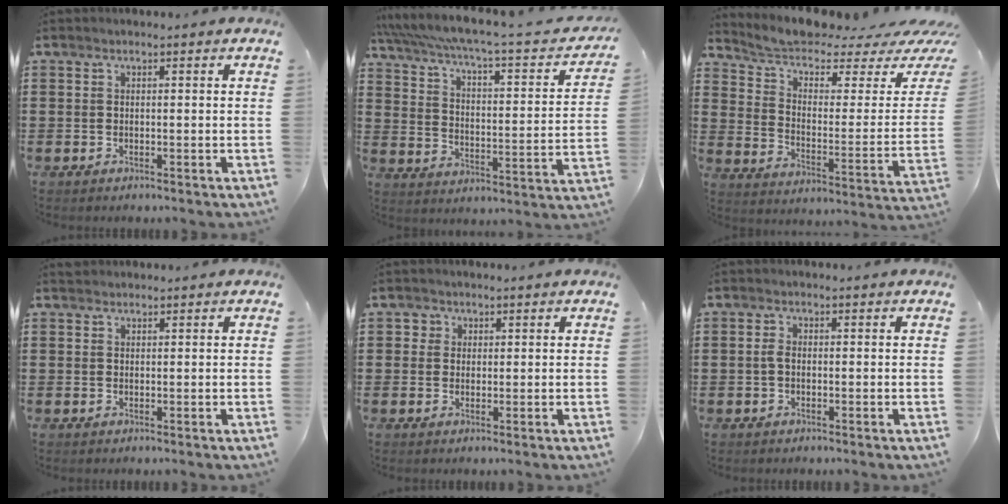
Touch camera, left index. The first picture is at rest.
{"total": 4.0, "force": [2.8, 0.1, 2.9], "torque": [-0.072, -0.035, 0.037]}
{"total": 5.8, "force": [4.9, 1.3, 2.7], "torque": [-0.079, -0.041, 0.085]}
{"total": 0.9, "force": [0.8, 0.3, 0.0], "torque": [-0.003, 0.001, 0.017]}
{"total": 1.7, "force": [0.8, 1.5, 0.3], "torque": [-0.004, 0.003, 0.012]}
{"total": 1.6, "force": [-0.2, 0.8, 1.4], "torque": [-0.037, -0.003, -0.006]}